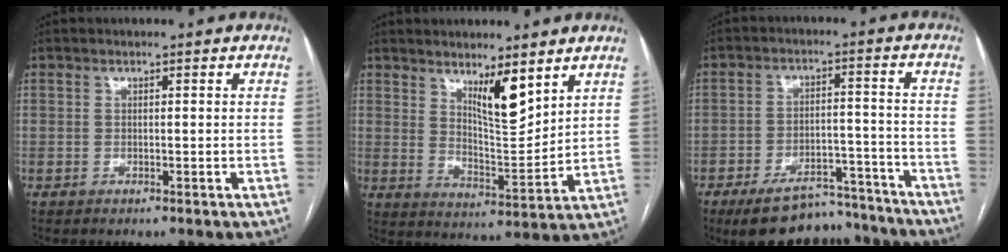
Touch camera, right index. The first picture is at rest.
{"total": 7.6, "force": [5.0, 1.4, 5.5], "torque": [-0.098, -0.018, 0.092]}
{"total": 14.6, "force": [-12.8, 5.0, 4.9], "torque": [-0.062, 0.025, -0.183]}